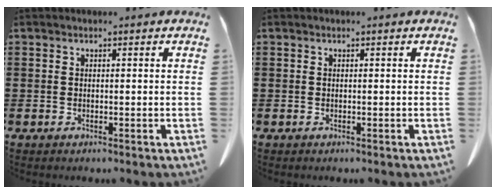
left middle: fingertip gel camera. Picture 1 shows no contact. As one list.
[{"total": 0.0}]